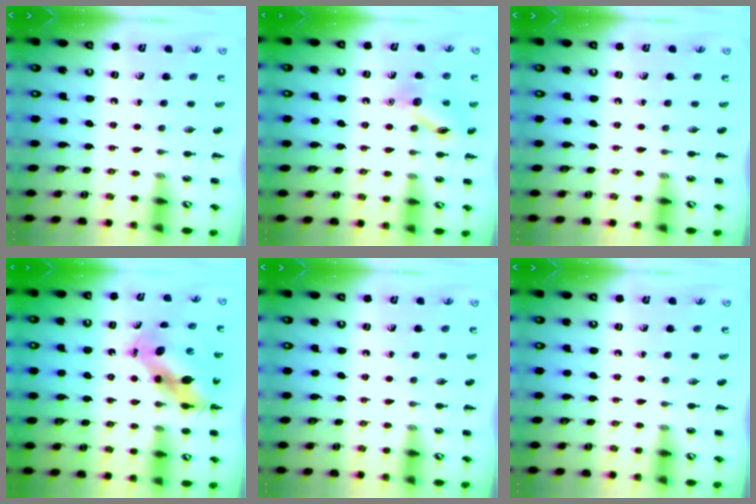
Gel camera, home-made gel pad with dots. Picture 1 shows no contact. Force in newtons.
{"total": 11.8, "press": 11.7, "slide": 0.6}
{"total": 0.0}
{"total": 10.6, "press": 10.2, "slide": 3.0}
{"total": 0.0}
{"total": 0.0}